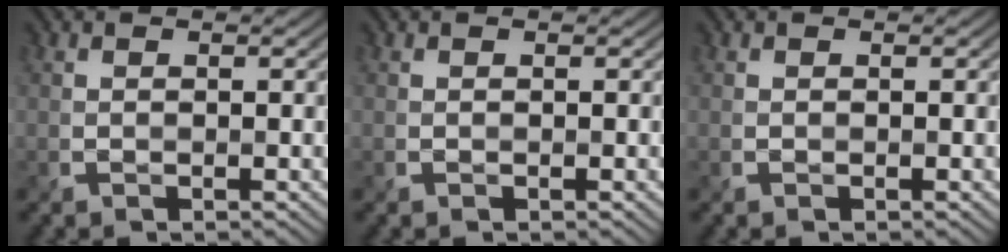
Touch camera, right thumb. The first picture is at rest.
{"total": 0.0}
{"total": 0.0}